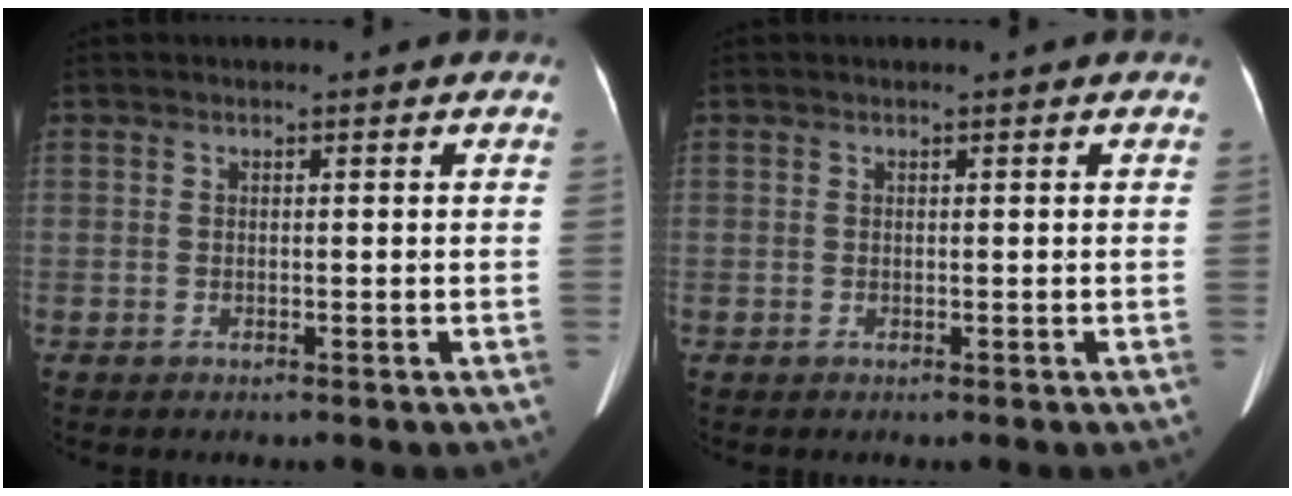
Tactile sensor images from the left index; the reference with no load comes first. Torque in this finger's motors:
{"motor_torque": [-0.16, 0.20, -0.38, -0.09]}